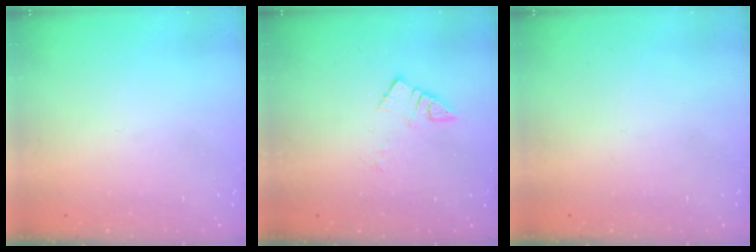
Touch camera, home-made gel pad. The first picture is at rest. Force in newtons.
{"total": 4.1, "press": 4.1, "slide": 0.2}
{"total": 1.6, "press": 1.6, "slide": 0.1}